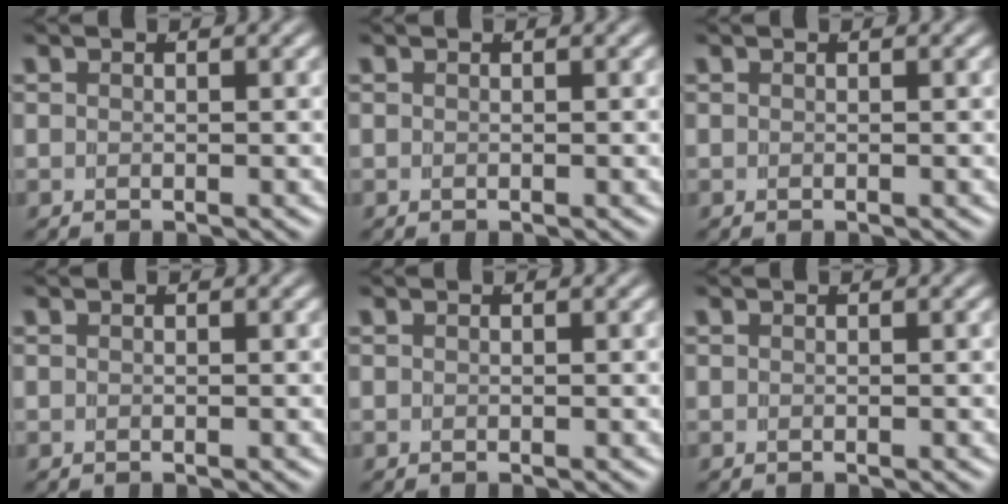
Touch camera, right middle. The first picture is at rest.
{"total": 0.0}
{"total": 0.0}
{"total": 0.0}
{"total": 0.0}
{"total": 0.0}